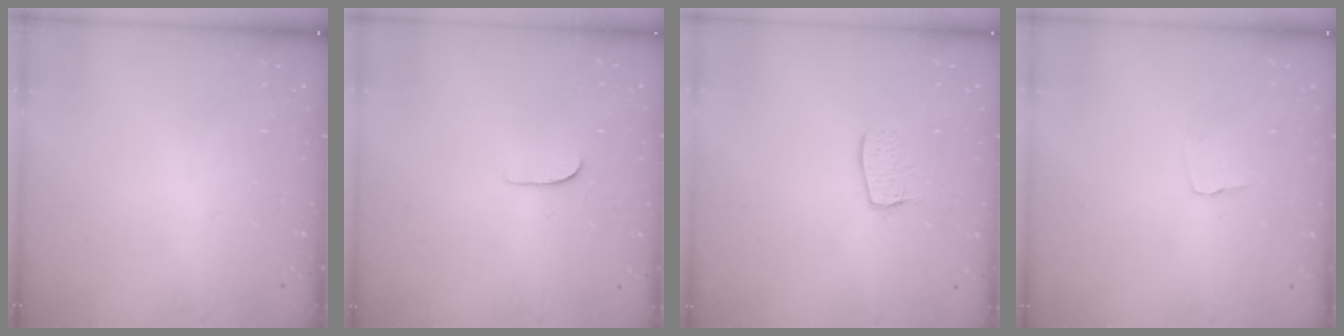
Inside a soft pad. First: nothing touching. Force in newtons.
{"total": 4.3, "press": 4.3, "slide": 0.2}
{"total": 6.4, "press": 6.4, "slide": 0.1}
{"total": 2.6, "press": 2.6, "slide": 0.2}